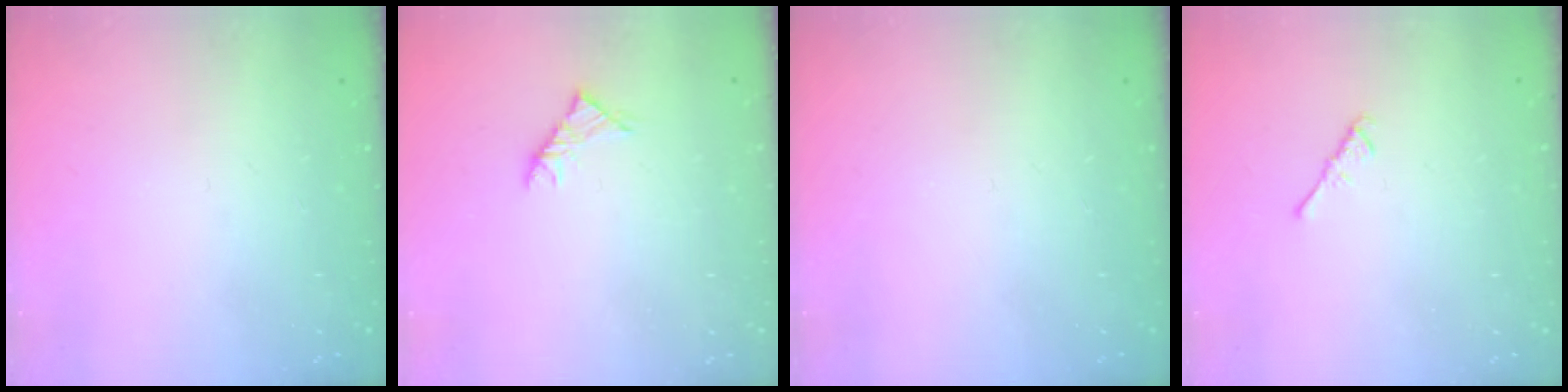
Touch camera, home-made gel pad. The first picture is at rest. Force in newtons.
{"total": 2.9, "press": 2.8, "slide": 0.8}
{"total": 0.0}
{"total": 2.6, "press": 2.6, "slide": 0.6}